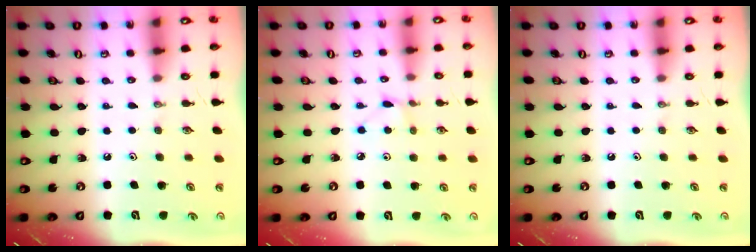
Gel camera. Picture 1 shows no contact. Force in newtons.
{"total": 2.5, "press": 2.5, "slide": 0.3}
{"total": 0.0}